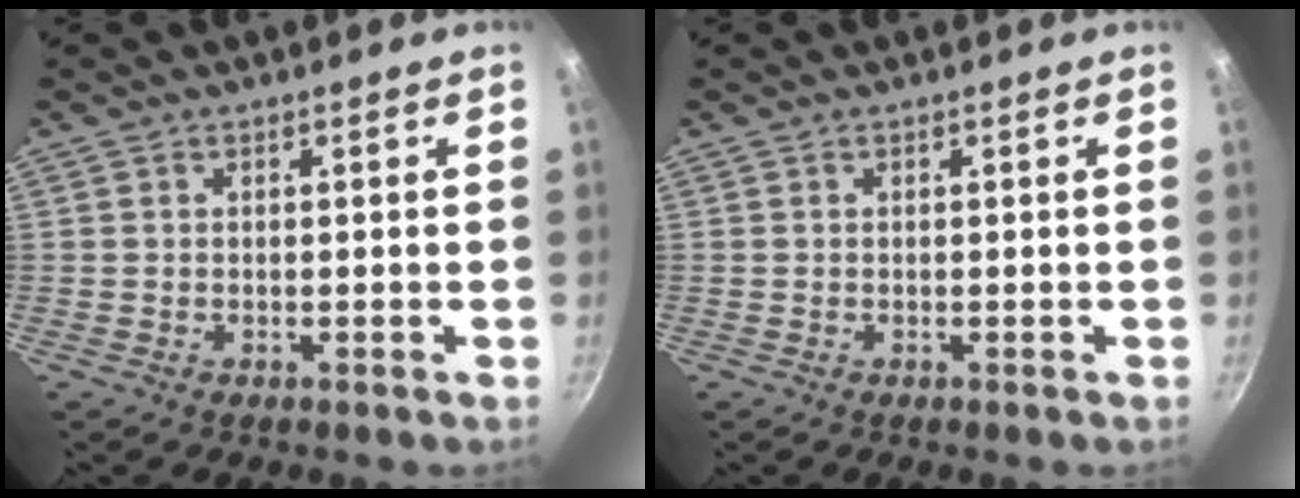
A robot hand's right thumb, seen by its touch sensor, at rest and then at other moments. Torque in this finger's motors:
{"motor_torque": [0.00, 0.00, 0.05, -0.05, 0.00]}